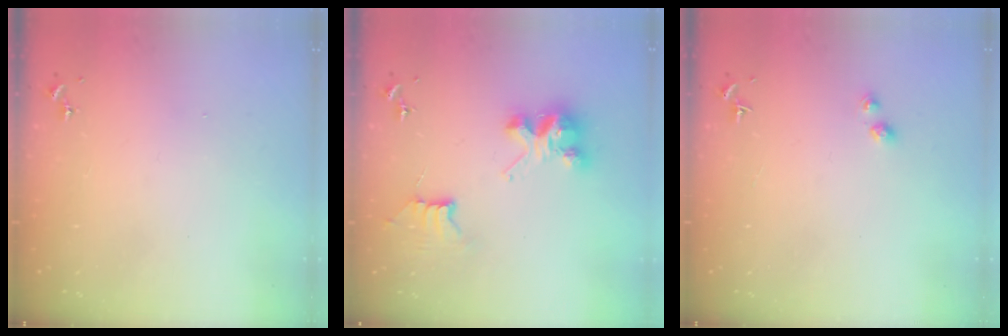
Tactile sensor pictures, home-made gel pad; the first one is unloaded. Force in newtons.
{"total": 9.1, "press": 9.1, "slide": 0.6}
{"total": 2.6, "press": 2.6, "slide": 0.5}